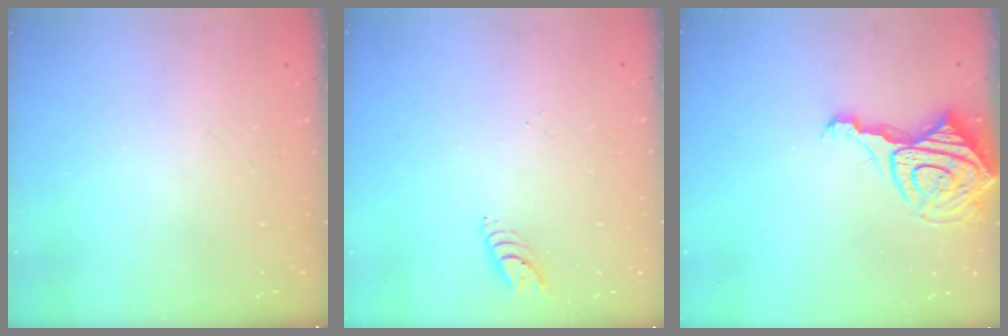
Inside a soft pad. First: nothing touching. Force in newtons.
{"total": 5.2, "press": 5.2, "slide": 0.2}
{"total": 12.0, "press": 12.0, "slide": 1.1}